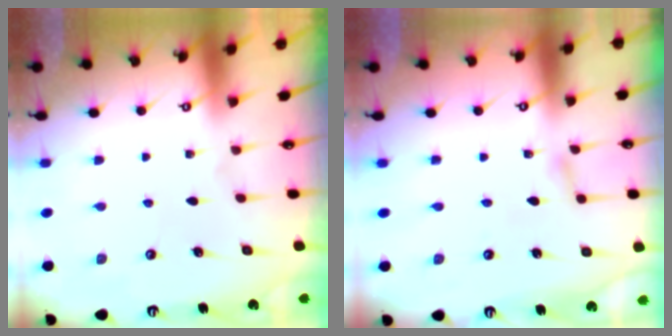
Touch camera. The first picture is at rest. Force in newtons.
{"total": 2.3, "press": 2.2, "slide": 0.2}